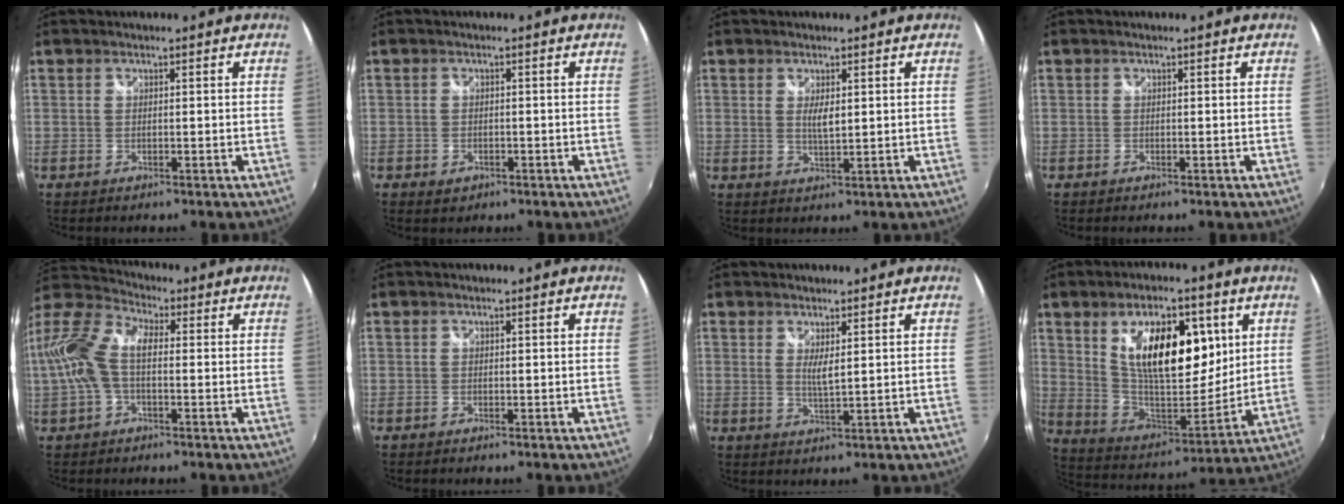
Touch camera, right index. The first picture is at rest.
{"total": 2.4, "force": [-1.2, 1.8, 0.9], "torque": [-0.019, -0.001, -0.017]}
{"total": 2.8, "force": [0.7, 1.0, 2.5], "torque": [-0.044, -0.005, 0.012]}
{"total": 0.0}
{"total": 13.9, "force": [-0.5, 7.6, 11.7], "torque": [-0.250, 0.021, -0.018]}
{"total": 0.0}
{"total": 2.6, "force": [1.0, 0.5, 2.3], "torque": [-0.041, -0.006, 0.015]}
{"total": 19.6, "force": [6.9, 9.4, 15.8], "torque": [-0.263, 0.001, 0.129]}